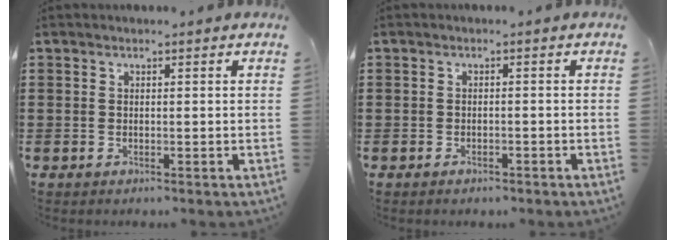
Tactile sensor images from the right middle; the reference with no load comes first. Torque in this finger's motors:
{"motor_torque": [-0.12, 0.19, -0.12, -0.02]}